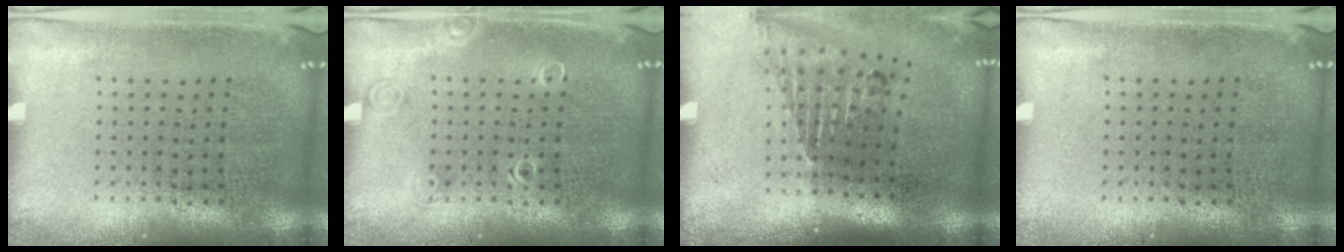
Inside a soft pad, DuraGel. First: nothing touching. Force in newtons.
{"total": 1.0, "press": 1.0, "slide": 0.3}
{"total": 1.6, "press": 1.2, "slide": 1.0}
{"total": 0.0}